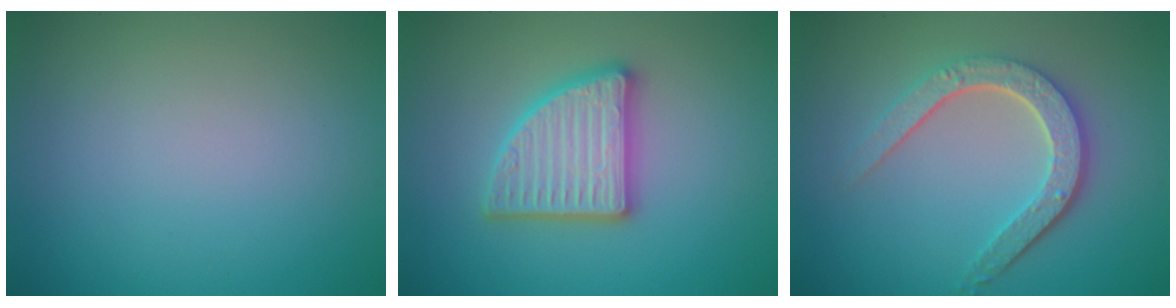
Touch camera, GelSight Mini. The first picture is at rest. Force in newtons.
{"total": 5.0, "press": 4.9, "slide": 0.8}
{"total": 4.8, "press": 3.7, "slide": 3.0}